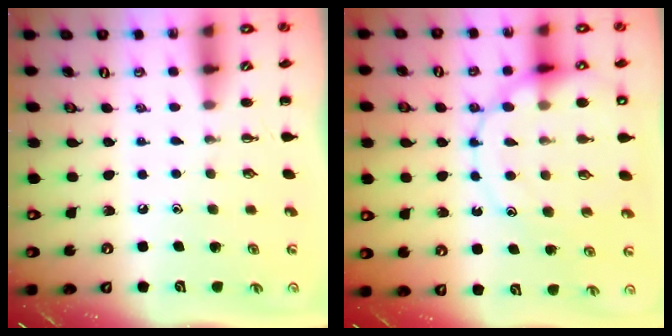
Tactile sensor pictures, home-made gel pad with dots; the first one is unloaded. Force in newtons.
{"total": 16.6, "press": 16.4, "slide": 2.8}